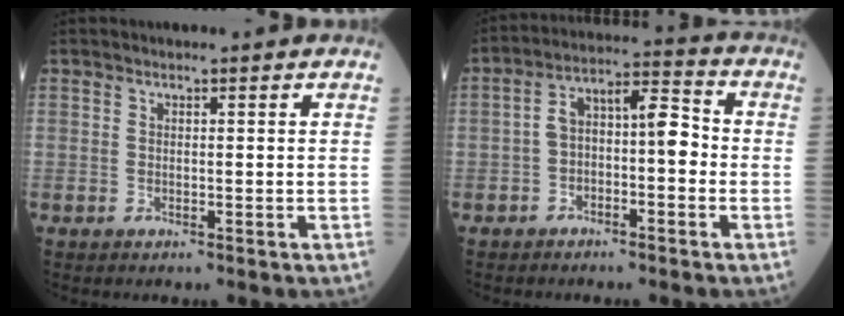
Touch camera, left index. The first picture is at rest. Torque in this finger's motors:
{"motor_torque": [0.15, 0.01, 0.21, 0.08]}